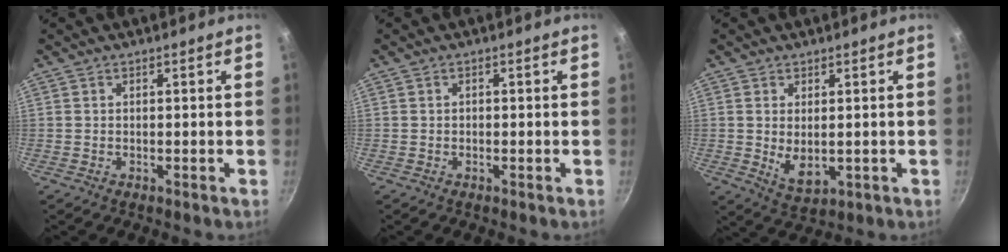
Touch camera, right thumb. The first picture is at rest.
{"total": 0.5, "force": [0.0, 0.5, 0.3], "torque": [-0.004, 0.005, -0.001]}
{"total": 5.6, "force": [-0.1, 3.1, 4.6], "torque": [-0.077, -0.017, 0.011]}